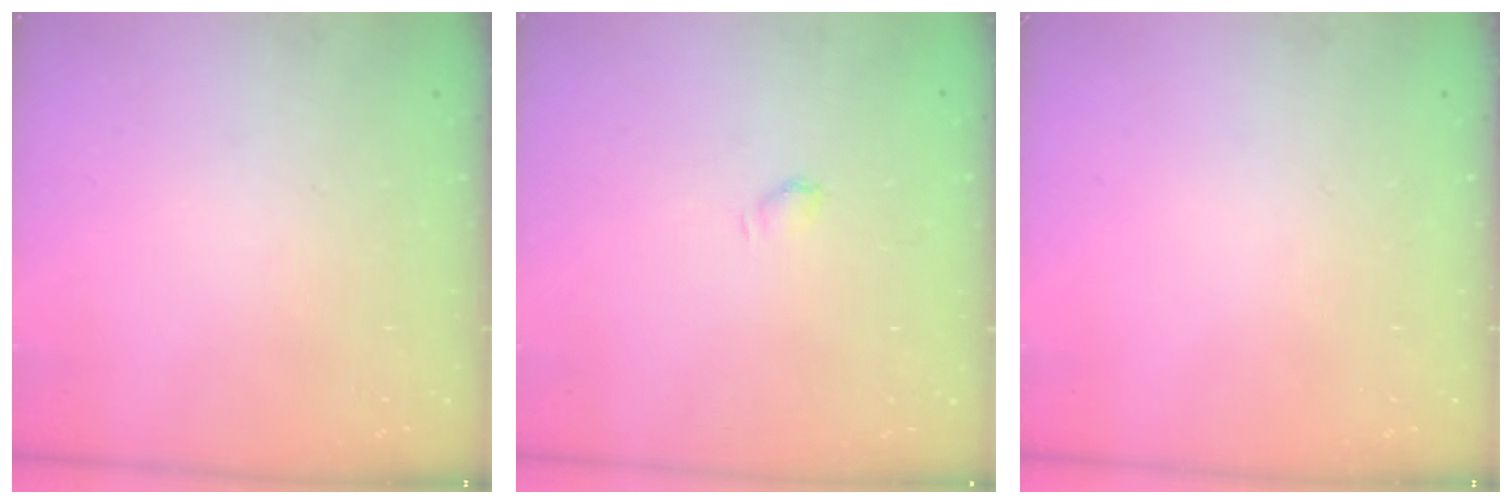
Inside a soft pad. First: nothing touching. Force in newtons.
{"total": 3.5, "press": 3.4, "slide": 0.7}
{"total": 0.0}